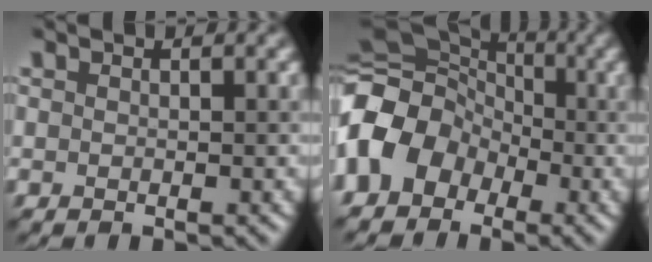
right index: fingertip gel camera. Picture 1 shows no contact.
{"total": 10.0, "force": [-2.2, 8.2, 5.3], "torque": [-0.092, -0.005, -0.050]}